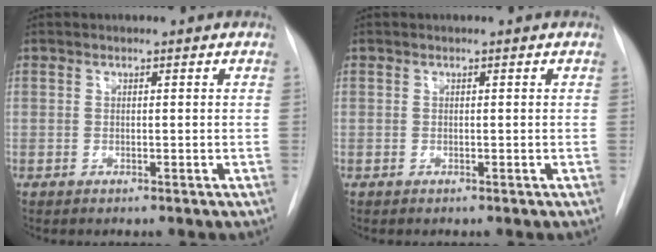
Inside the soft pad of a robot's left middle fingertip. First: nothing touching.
{"total": 0.0}